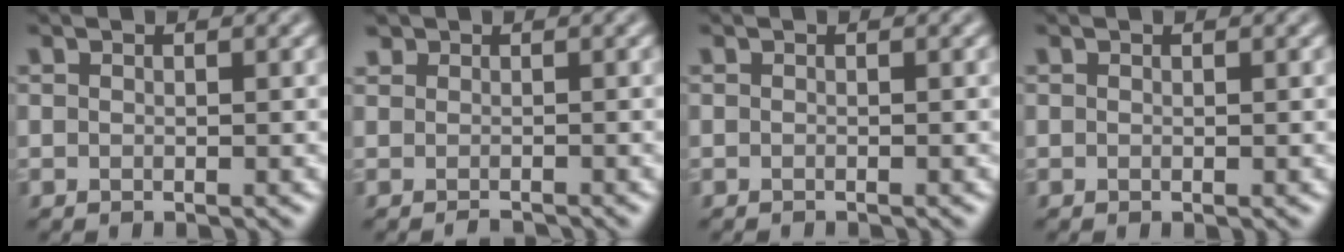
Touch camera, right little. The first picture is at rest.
{"total": 0.9, "force": [-0.4, 0.8, 0.2], "torque": [0.004, 0.001, -0.013]}
{"total": 0.7, "force": [-0.6, 0.1, 0.2], "torque": [0.002, -0.002, -0.010]}
{"total": 0.0}